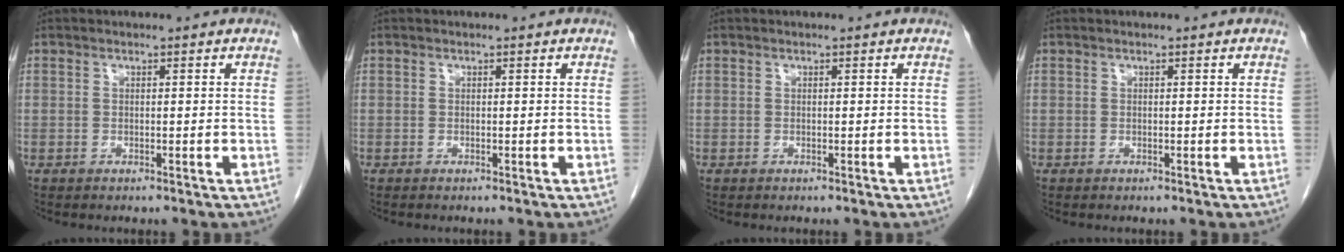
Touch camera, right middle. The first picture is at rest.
{"total": 0.0}
{"total": 0.0}
{"total": 0.0}